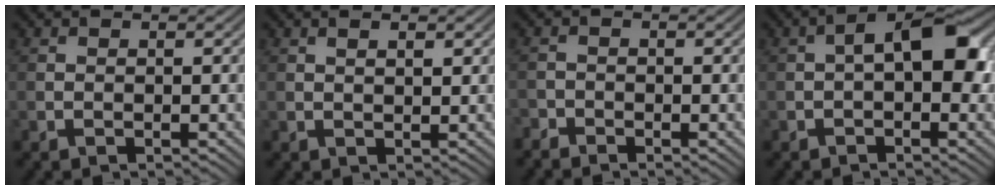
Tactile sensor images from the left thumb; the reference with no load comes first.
{"total": 1.7, "force": [1.0, 0.6, 1.3], "torque": [-0.018, -0.007, 0.024]}
{"total": 1.6, "force": [-1.5, 0.5, 0.1], "torque": [-0.003, -0.004, -0.037]}
{"total": 6.8, "force": [0.1, 3.2, 6.0], "torque": [-0.085, 0.016, -0.008]}